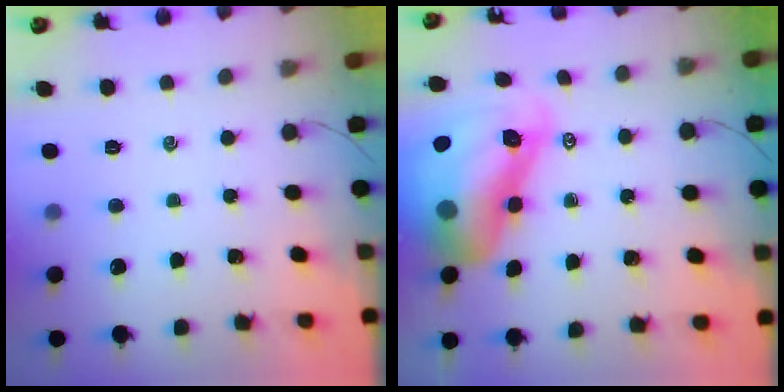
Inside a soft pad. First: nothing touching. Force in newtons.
{"total": 19.3, "press": 18.4, "slide": 5.6}